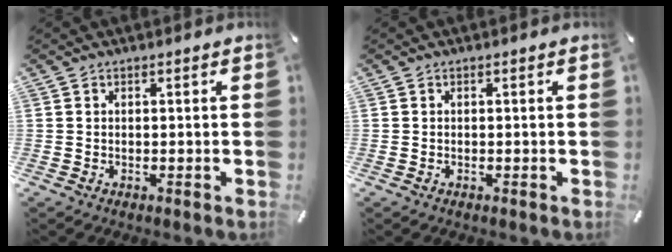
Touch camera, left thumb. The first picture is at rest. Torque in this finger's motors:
{"motor_torque": [-0.23, 0.09, -0.09, 0.01, 0.01]}